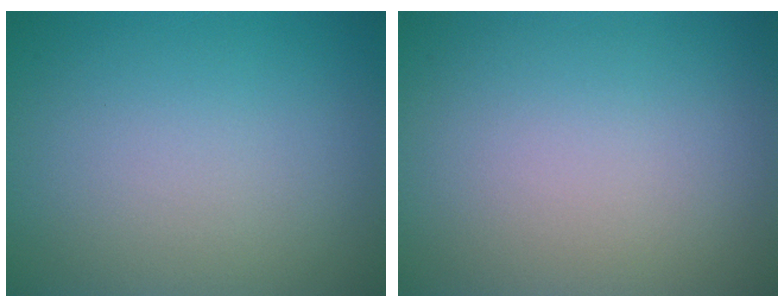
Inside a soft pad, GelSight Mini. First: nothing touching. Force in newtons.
{"total": 0.0}